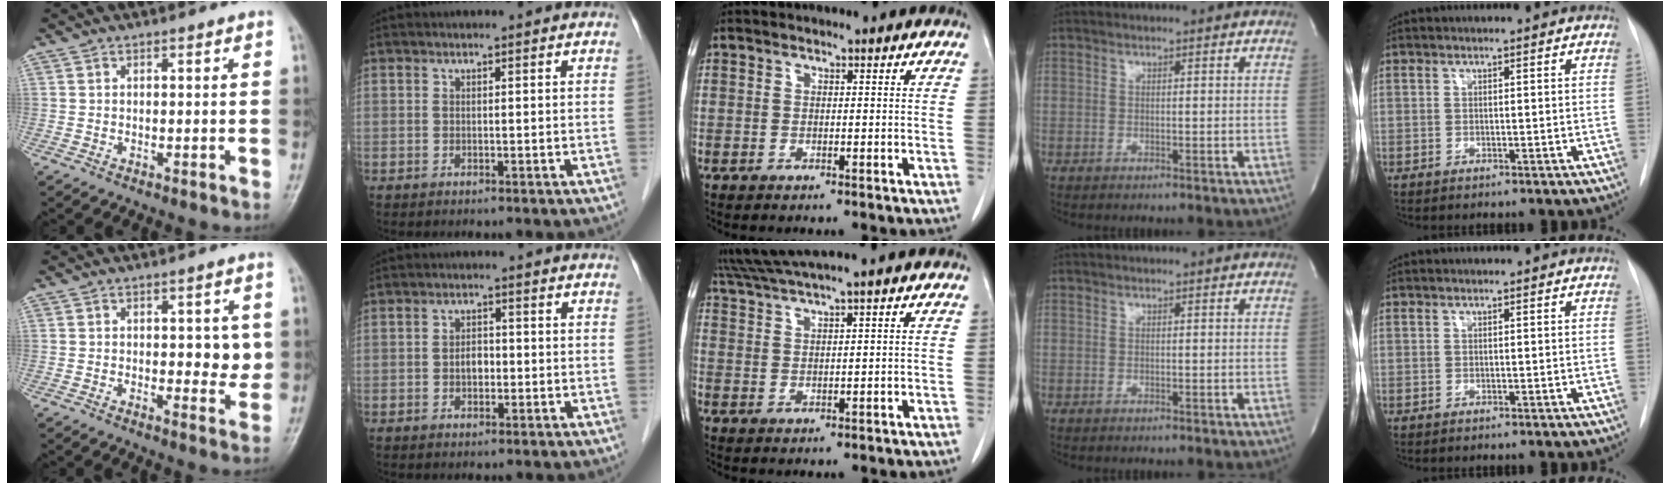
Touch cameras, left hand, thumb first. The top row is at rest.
{"thumb": {"total": 6.1, "force": [0.5, 2.9, 5.4], "torque": [-0.047, -0.008, 0.008]}, "index": {"total": 2.7, "force": [-0.7, 1.7, 2.0], "torque": [-0.033, 0.010, -0.011]}, "middle": {"total": 5.4, "force": [4.6, -1.3, 2.5], "torque": [-0.052, 0.015, 0.091]}}